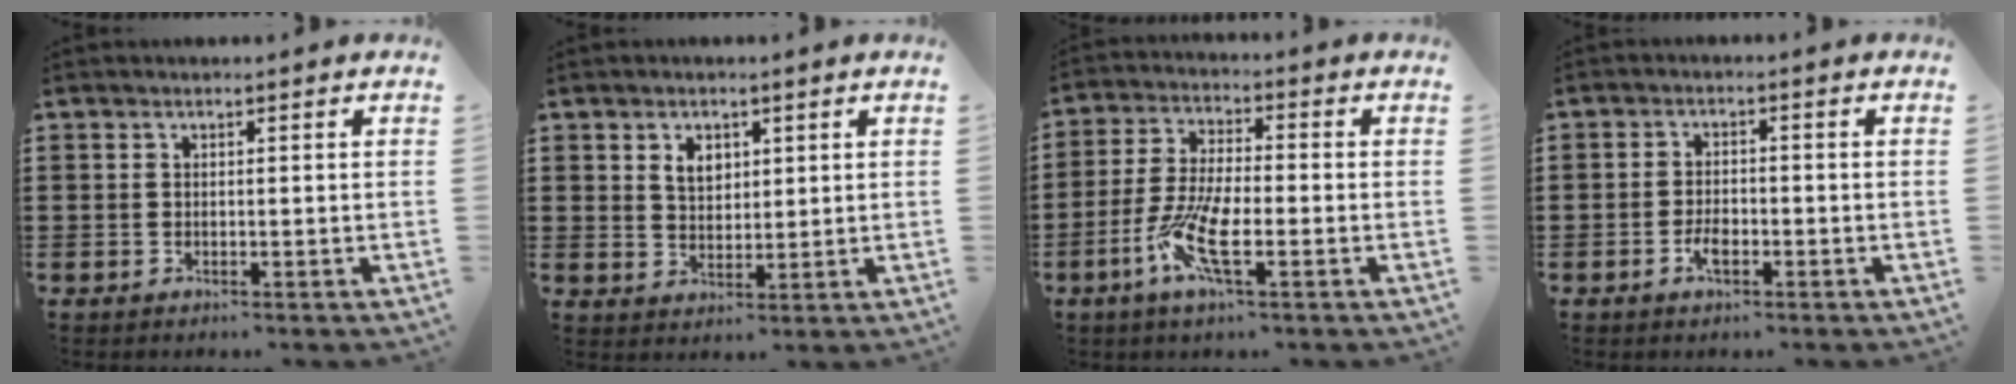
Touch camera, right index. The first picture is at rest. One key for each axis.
{"total": 3.4, "fx": 1.6, "fy": 2.3, "fz": 1.9, "tx": -0.046, "ty": 0.008, "tz": 0.030}
{"total": 8.9, "fx": -3.4, "fy": 2.4, "fz": 7.8, "tx": -0.187, "ty": -0.020, "tz": -0.070}
{"total": 3.0, "fx": -1.3, "fy": 1.3, "fz": 2.3, "tx": -0.050, "ty": 0.001, "tz": -0.025}